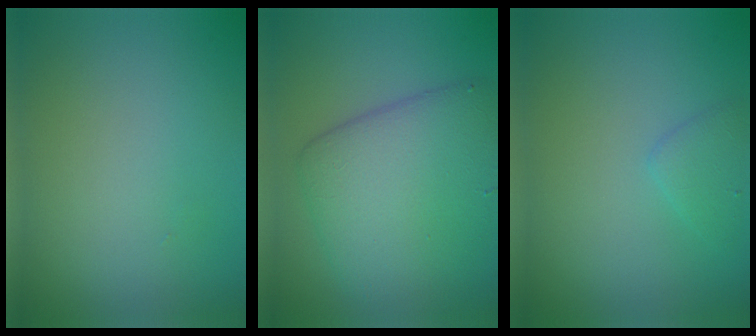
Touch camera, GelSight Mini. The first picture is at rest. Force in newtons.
{"total": 7.6, "press": 7.6, "slide": 0.2}
{"total": 1.5, "press": 1.5, "slide": 0.1}